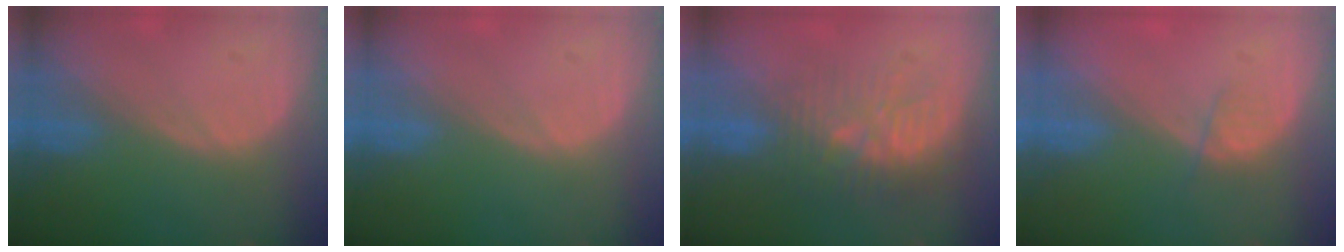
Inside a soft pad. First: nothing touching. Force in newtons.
{"total": 0.0}
{"total": 9.3, "press": 8.5, "slide": 3.6}
{"total": 1.9, "press": 1.7, "slide": 0.8}